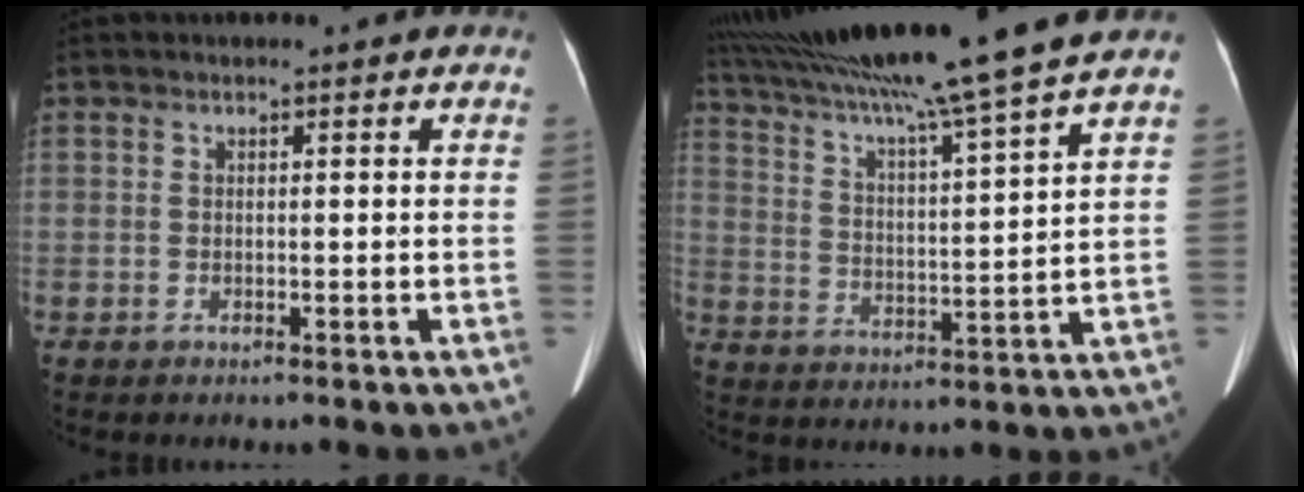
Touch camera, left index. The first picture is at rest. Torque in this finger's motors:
{"motor_torque": [0.83, -1.31, 0.27, 0.21]}